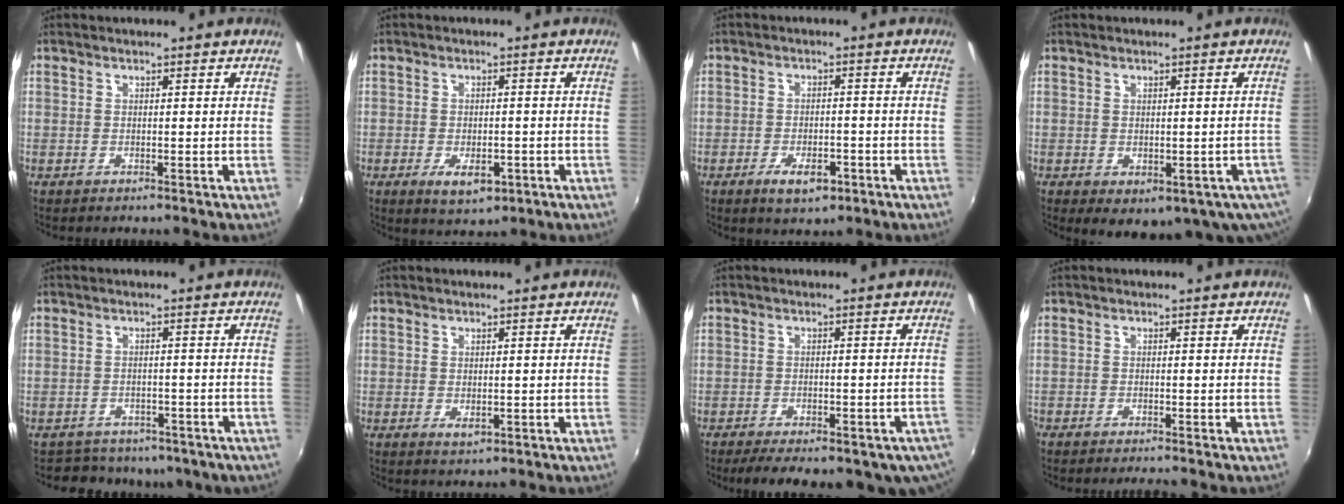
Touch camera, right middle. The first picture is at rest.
{"total": 5.7, "force": [-2.2, 2.9, 4.3], "torque": [-0.085, -0.013, -0.028]}
{"total": 5.7, "force": [-3.1, 2.5, 4.0], "torque": [-0.088, -0.005, -0.046]}
{"total": 9.7, "force": [-3.6, 5.7, 6.9], "torque": [-0.107, -0.030, -0.034]}
{"total": 9.2, "force": [-7.0, 5.2, 2.9], "torque": [-0.070, -0.006, -0.088]}
{"total": 1.6, "force": [-0.2, 1.0, 1.2], "torque": [-0.019, -0.003, -0.001]}
{"total": 14.7, "force": [-10.4, 5.4, 8.8], "torque": [-0.157, -0.040, -0.130]}
{"total": 2.0, "force": [-1.9, -0.1, 0.7], "torque": [-0.024, -0.012, -0.037]}